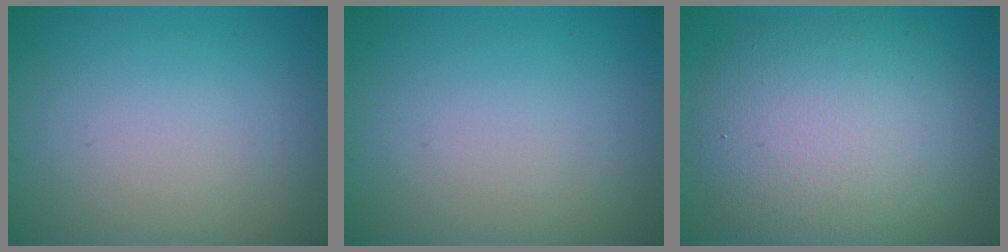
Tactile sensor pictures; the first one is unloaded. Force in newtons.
{"total": 0.0}
{"total": 9.3, "press": 9.3, "slide": 0.6}